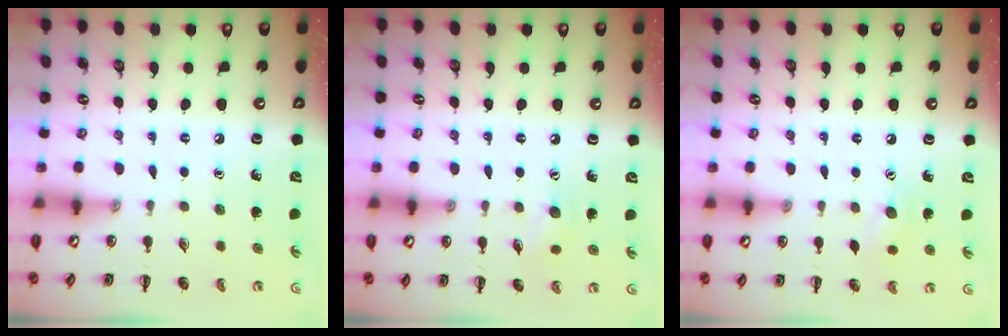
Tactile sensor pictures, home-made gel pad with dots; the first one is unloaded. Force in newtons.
{"total": 5.5, "press": 5.4, "slide": 1.3}
{"total": 7.9, "press": 7.8, "slide": 1.4}